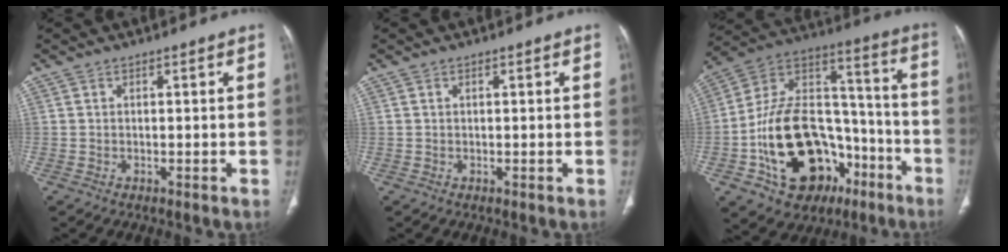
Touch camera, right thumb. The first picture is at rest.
{"total": 0.0}
{"total": 27.8, "force": [-10.5, 18.0, 18.3], "torque": [-0.309, 0.073, -0.158]}